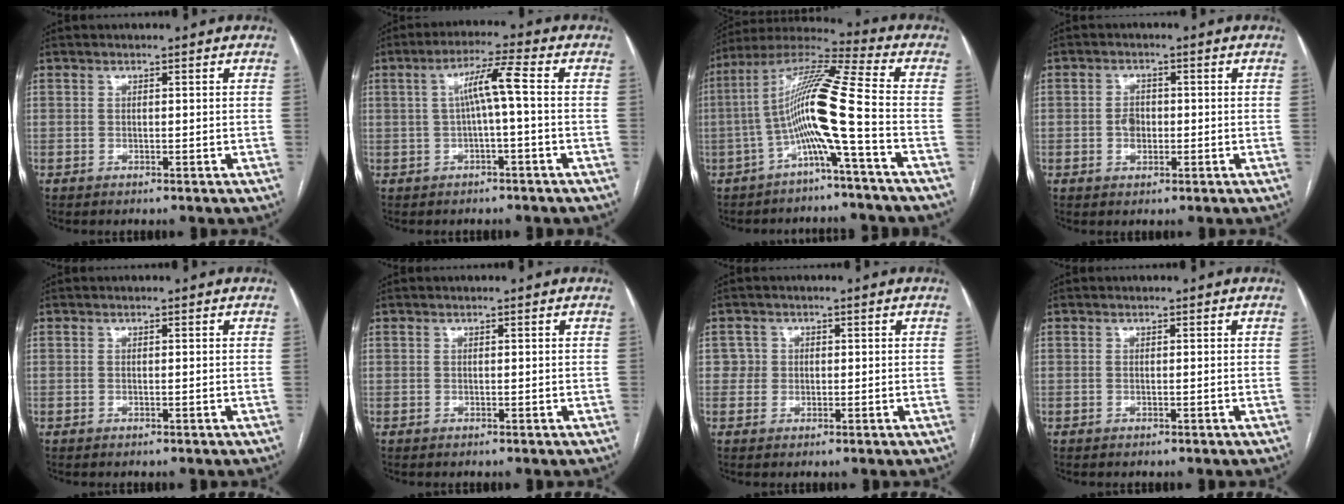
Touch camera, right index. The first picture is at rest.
{"total": 5.6, "force": [0.2, -0.1, 5.6], "torque": [-0.100, 0.019, 0.006]}
{"total": 12.2, "force": [-3.3, -1.6, 11.6], "torque": [-0.221, 0.023, -0.071]}
{"total": 2.8, "force": [-0.4, 2.1, 1.7], "torque": [-0.029, 0.005, -0.006]}
{"total": 0.0}
{"total": 0.0}
{"total": 2.2, "force": [0.3, 2.2, -0.2], "torque": [0.021, 0.007, -0.001]}
{"total": 0.0}